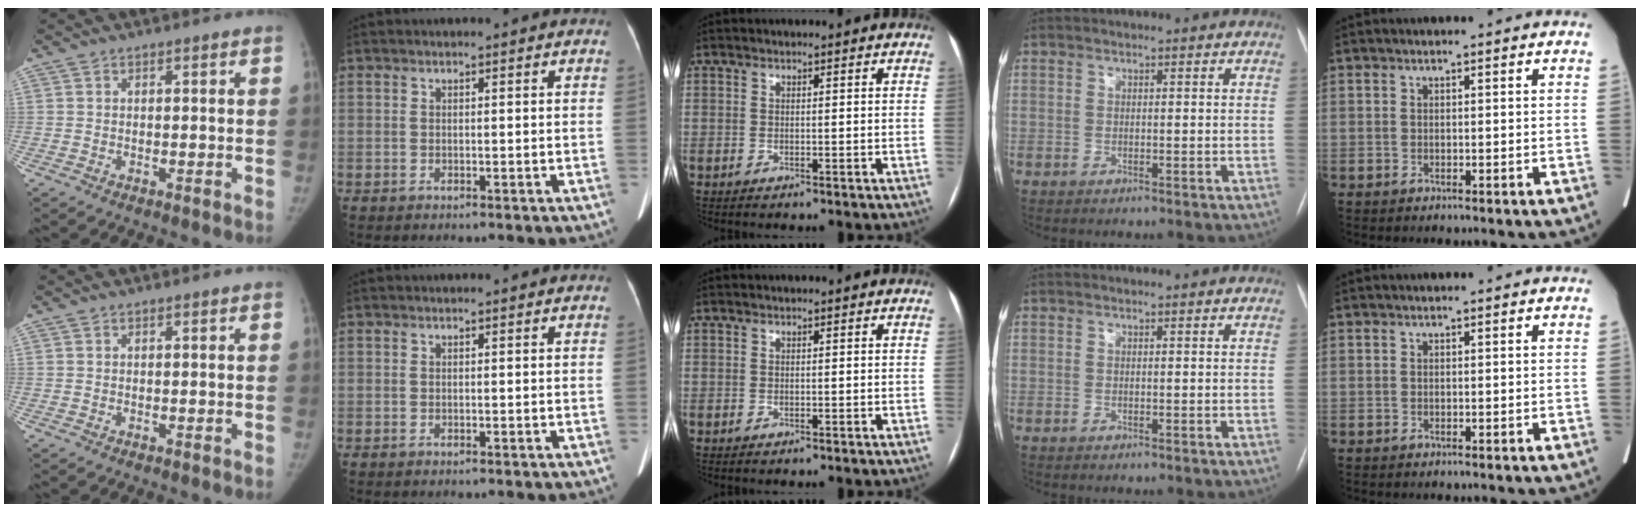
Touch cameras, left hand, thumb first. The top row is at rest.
{}